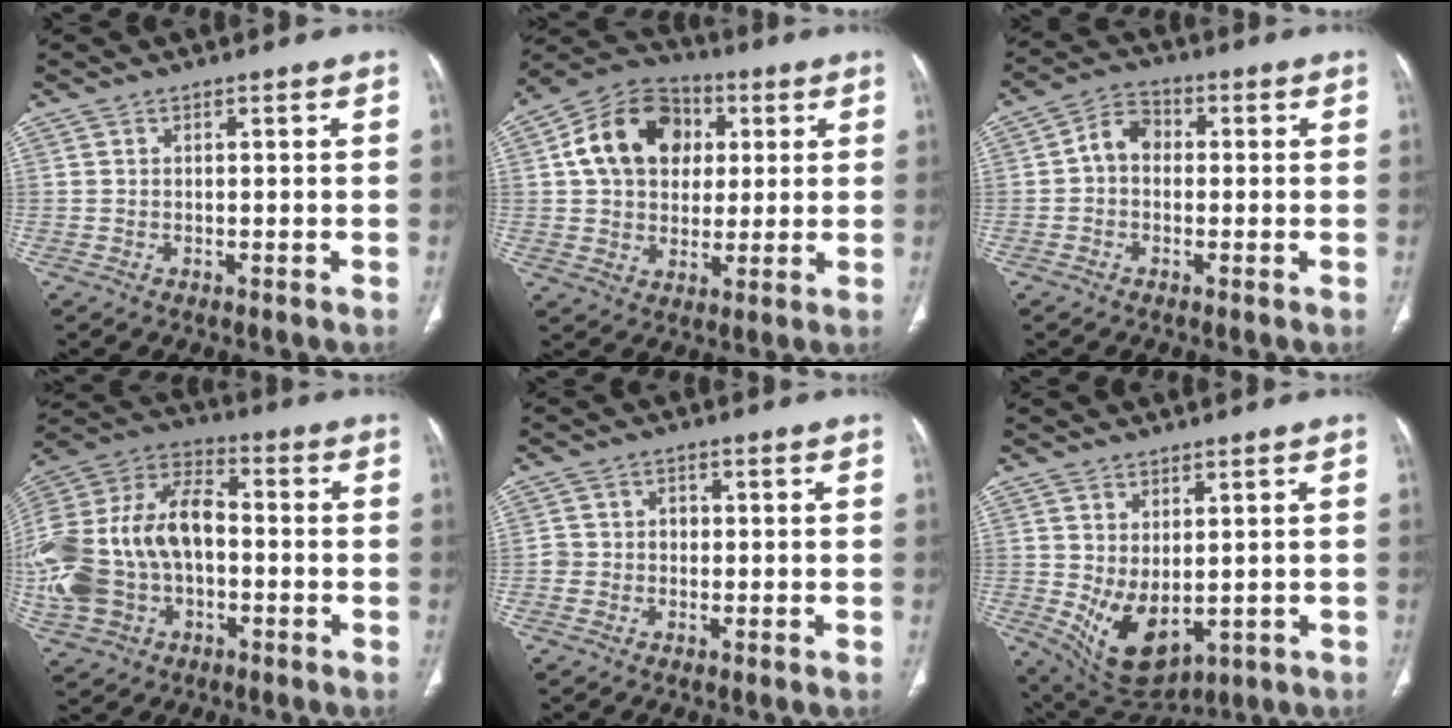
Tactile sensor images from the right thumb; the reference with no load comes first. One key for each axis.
{"total": 15.9, "fx": 3.5, "fy": 12.5, "fz": 9.3, "tx": -0.135, "ty": 0.011, "tz": 0.052}
{"total": 5.5, "fx": -0.2, "fy": 4.3, "fz": 3.4, "tx": -0.043, "ty": 0.018, "tz": -0.016}
{"total": 25.1, "fx": -2.3, "fy": 16.8, "fz": 18.5, "tx": -0.402, "ty": 0.034, "tz": -0.036}
{"total": 2.9, "fx": -0.4, "fy": 2.8, "fz": 0.8, "tx": 0.012, "ty": 0.015, "tz": -0.011}
{"total": 9.7, "fx": -0.8, "fy": 5.6, "fz": 7.8, "tx": -0.127, "ty": -0.011, "tz": 0.016}